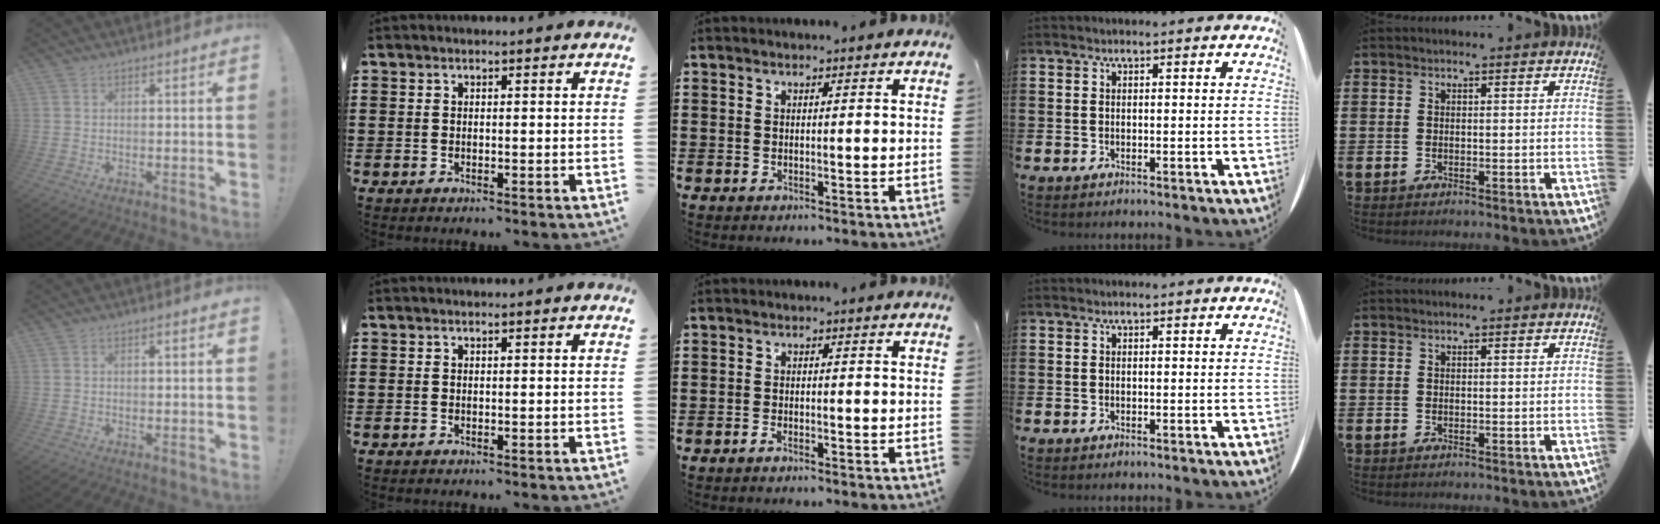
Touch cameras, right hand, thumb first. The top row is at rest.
{"thumb": {"total": 0.6, "force": [-0.1, 0.2, 0.6], "torque": [-0.010, 0.002, -0.002]}, "middle": {"total": 1.1, "force": [-1.0, 0.1, 0.5], "torque": [-0.013, -0.002, -0.019]}}